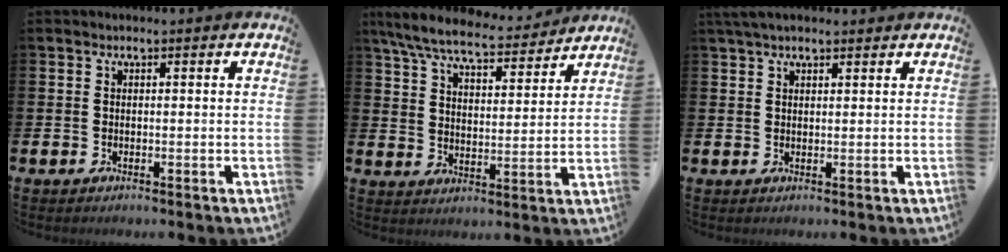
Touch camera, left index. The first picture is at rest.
{"total": 8.0, "force": [7.3, 1.4, 3.0], "torque": [-0.090, -0.041, 0.128]}
{"total": 2.9, "force": [2.3, 0.9, 1.4], "torque": [-0.028, 0.002, 0.042]}